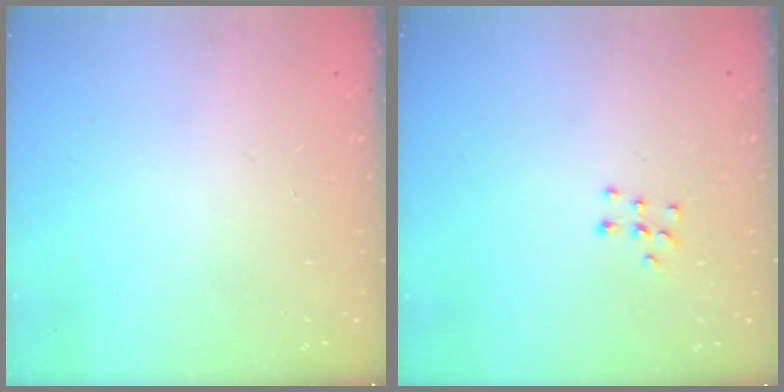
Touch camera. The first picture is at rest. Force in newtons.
{"total": 5.3, "press": 5.3, "slide": 0.5}